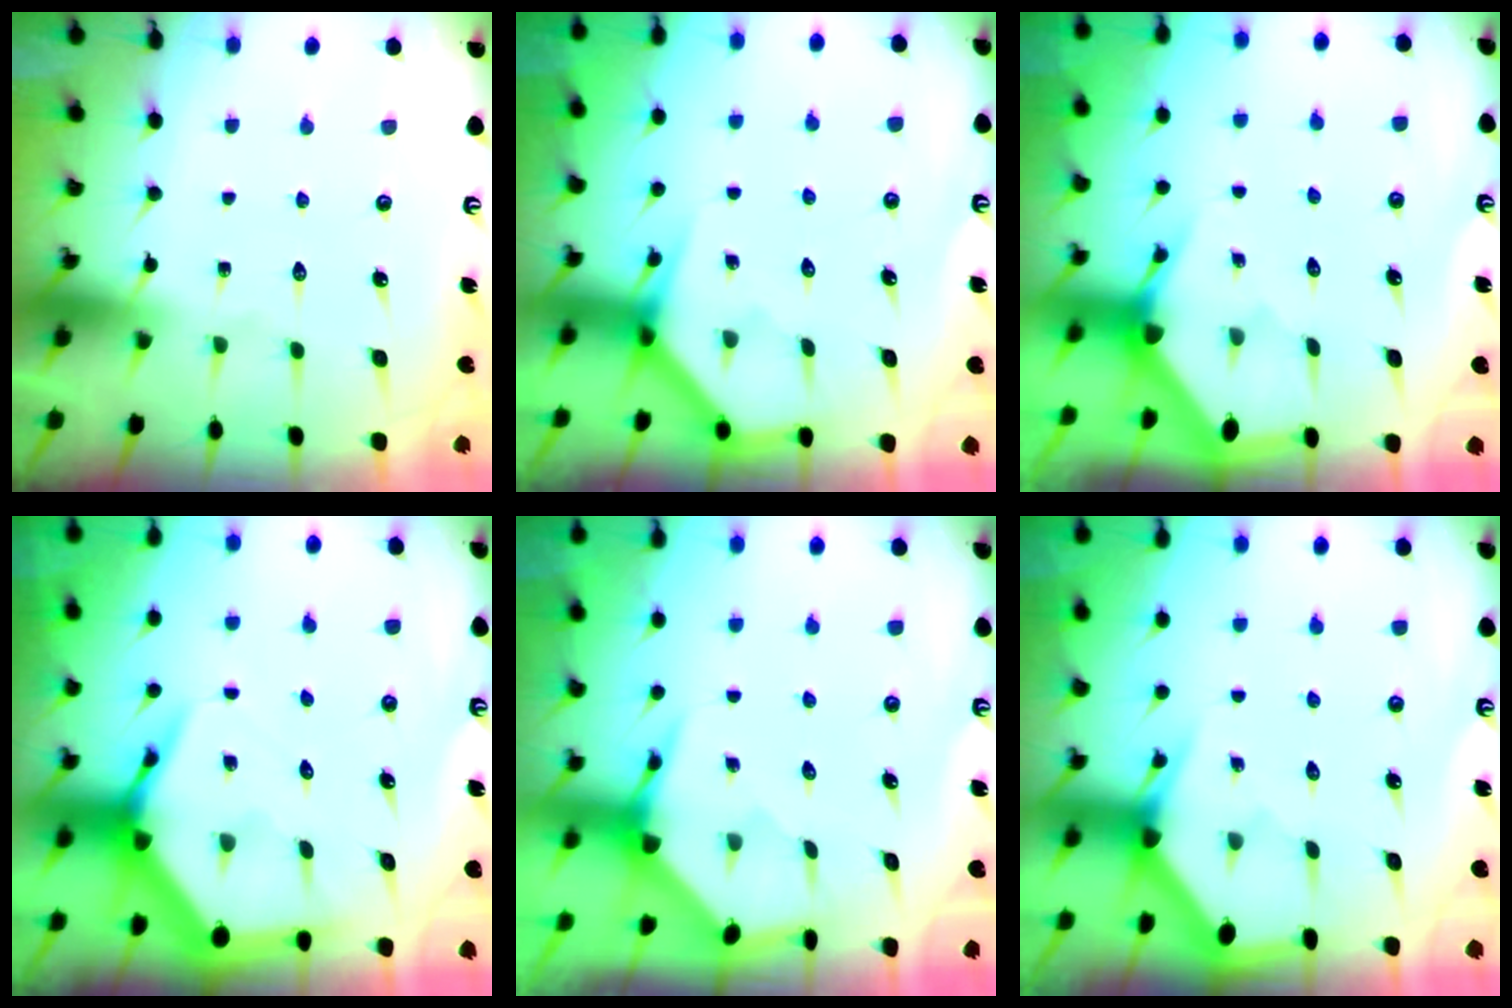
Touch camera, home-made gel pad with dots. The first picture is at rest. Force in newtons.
{"total": 3.8, "press": 3.8, "slide": 0.2}
{"total": 2.9, "press": 2.9, "slide": 0.1}
{"total": 6.3, "press": 6.3, "slide": 0.7}
{"total": 4.0, "press": 4.0, "slide": 0.4}
{"total": 3.1, "press": 3.1, "slide": 0.2}